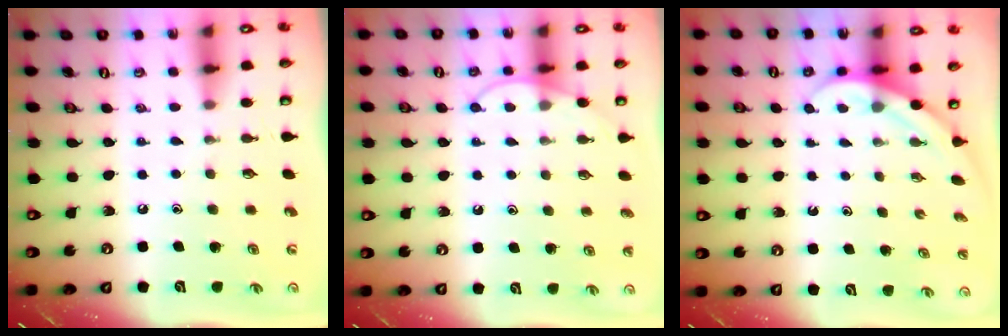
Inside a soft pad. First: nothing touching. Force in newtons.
{"total": 6.6, "press": 6.6, "slide": 0.7}
{"total": 4.2, "press": 4.2, "slide": 0.2}